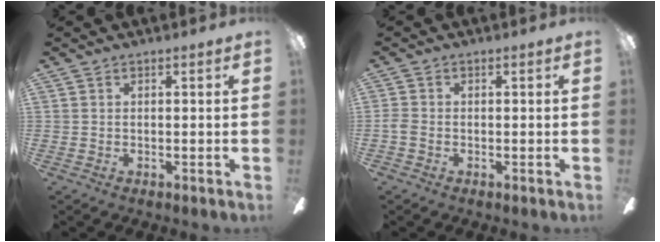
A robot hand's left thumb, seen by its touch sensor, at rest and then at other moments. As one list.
[{"total": 1.7, "force": [-0.8, 0.9, 1.1], "torque": [-0.019, 0.003, -0.013]}]